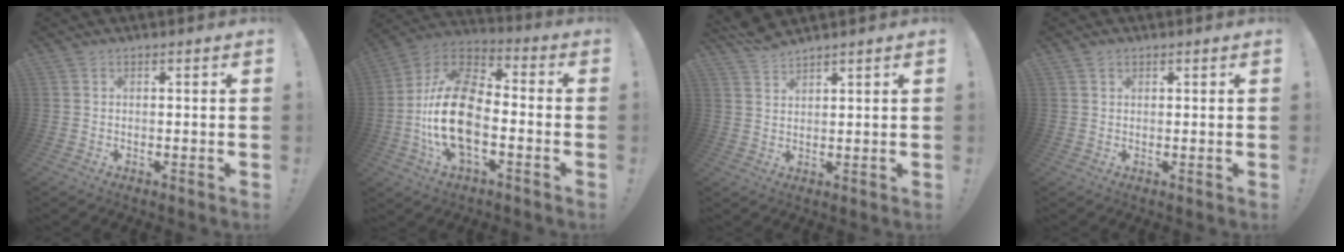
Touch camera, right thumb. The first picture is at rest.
{"total": 21.3, "force": [-4.5, 11.8, 17.2], "torque": [-0.334, 0.030, -0.070]}
{"total": 4.3, "force": [4.1, 0.2, 1.1], "torque": [-0.021, -0.025, 0.076]}
{"total": 1.1, "force": [0.8, 0.8, 0.2], "torque": [0.003, -0.002, 0.014]}